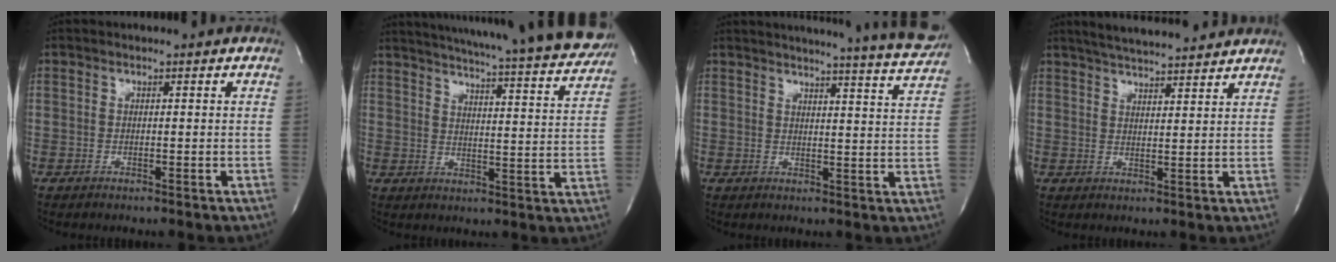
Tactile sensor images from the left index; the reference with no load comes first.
{"total": 27.6, "force": [25.2, 1.4, 11.2], "torque": [-0.177, -0.073, 0.305]}
{"total": 16.1, "force": [15.2, -0.7, 5.4], "torque": [-0.082, -0.065, 0.170]}
{"total": 12.1, "force": [11.0, 1.1, 5.0], "torque": [-0.086, 0.016, 0.155]}